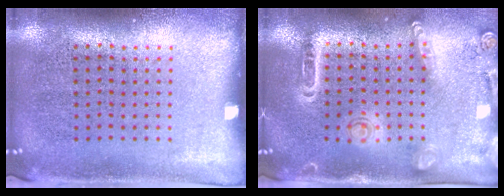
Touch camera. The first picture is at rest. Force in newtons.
{"total": 1.6, "press": 1.5, "slide": 0.6}